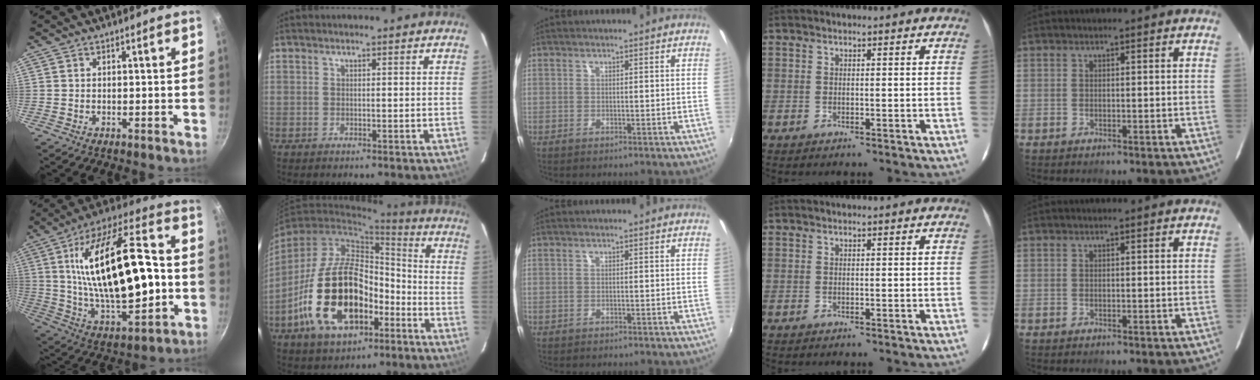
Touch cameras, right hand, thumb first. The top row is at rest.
{"thumb": {"total": 28.4, "force": [1.3, 12.8, 25.3], "torque": [-0.417, 0.018, 0.038]}, "index": {"total": 19.8, "force": [-8.4, 11.1, 14.1], "torque": [-0.274, 0.015, -0.128]}, "middle": {"total": 0.9, "force": [0.7, -0.4, -0.4], "torque": [0.010, -0.001, 0.011]}}